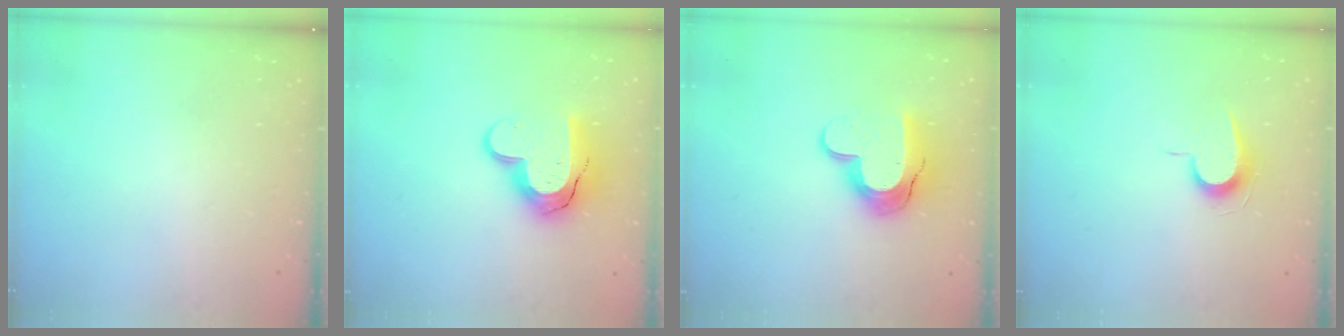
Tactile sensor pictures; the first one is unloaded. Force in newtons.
{"total": 14.2, "press": 14.1, "slide": 1.0}
{"total": 14.0, "press": 14.0, "slide": 1.0}
{"total": 7.1, "press": 7.0, "slide": 0.7}